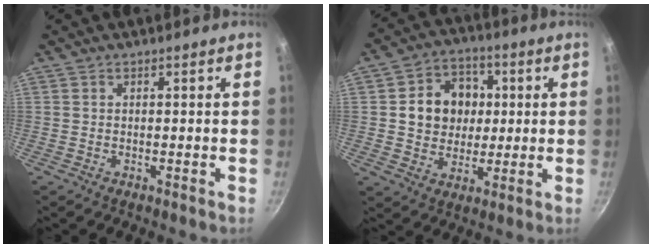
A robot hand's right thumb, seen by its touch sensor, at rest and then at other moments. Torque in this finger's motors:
{"motor_torque": [-0.51, 0.77, -0.07, 0.04, 0.16]}